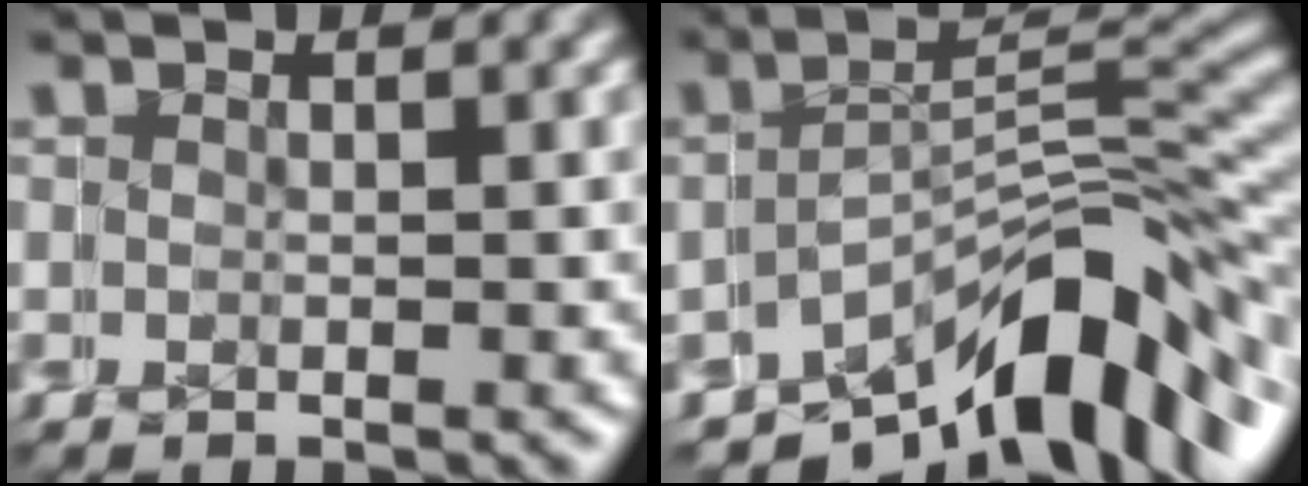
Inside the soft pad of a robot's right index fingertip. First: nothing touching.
{"total": 7.8, "force": [-4.4, 2.4, 6.0], "torque": [-0.057, 0.021, -0.071]}